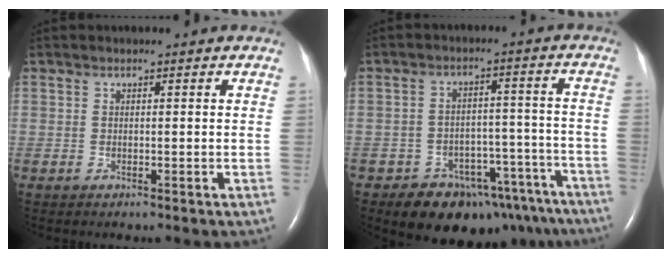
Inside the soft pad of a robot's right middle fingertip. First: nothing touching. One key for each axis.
{"total": 14.8, "fx": -11.6, "fy": 7.6, "fz": 5.1, "tx": -0.035, "ty": 0.048, "tz": -0.147}